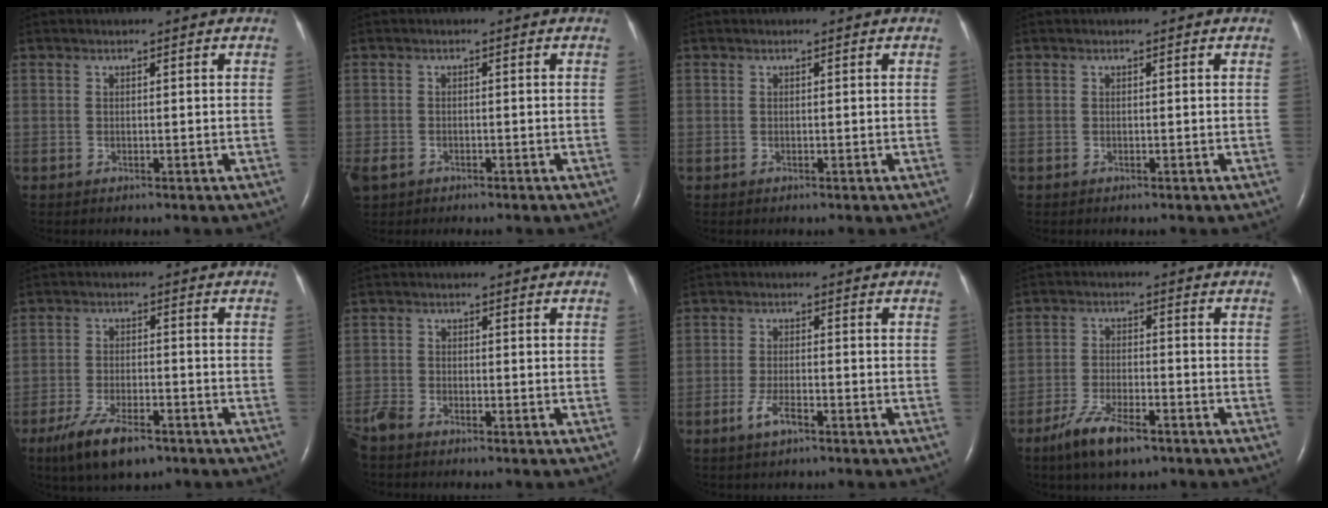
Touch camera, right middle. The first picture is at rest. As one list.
[{"total": 4.1, "force": [-2.8, 2.6, 1.5], "torque": [-0.038, -0.003, -0.045]}, {"total": 0.0}, {"total": 0.0}, {"total": 8.3, "force": [-5.6, 2.6, 5.6], "torque": [-0.113, -0.011, -0.094]}, {"total": 4.6, "force": [-4.0, 1.3, 1.8], "torque": [-0.041, -0.011, -0.080]}, {"total": 3.3, "force": [-2.1, 0.8, 2.5], "torque": [-0.055, -0.001, -0.041]}, {"total": 7.7, "force": [-5.2, 2.2, 5.3], "torque": [-0.112, -0.010, -0.092]}]